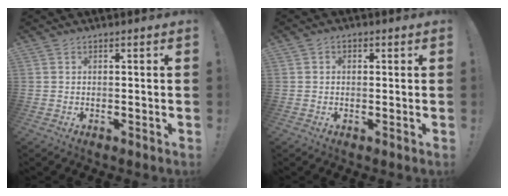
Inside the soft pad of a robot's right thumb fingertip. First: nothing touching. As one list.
[{"total": 1.4, "force": [-0.3, 1.2, 0.8], "torque": [-0.012, 0.006, -0.006]}]